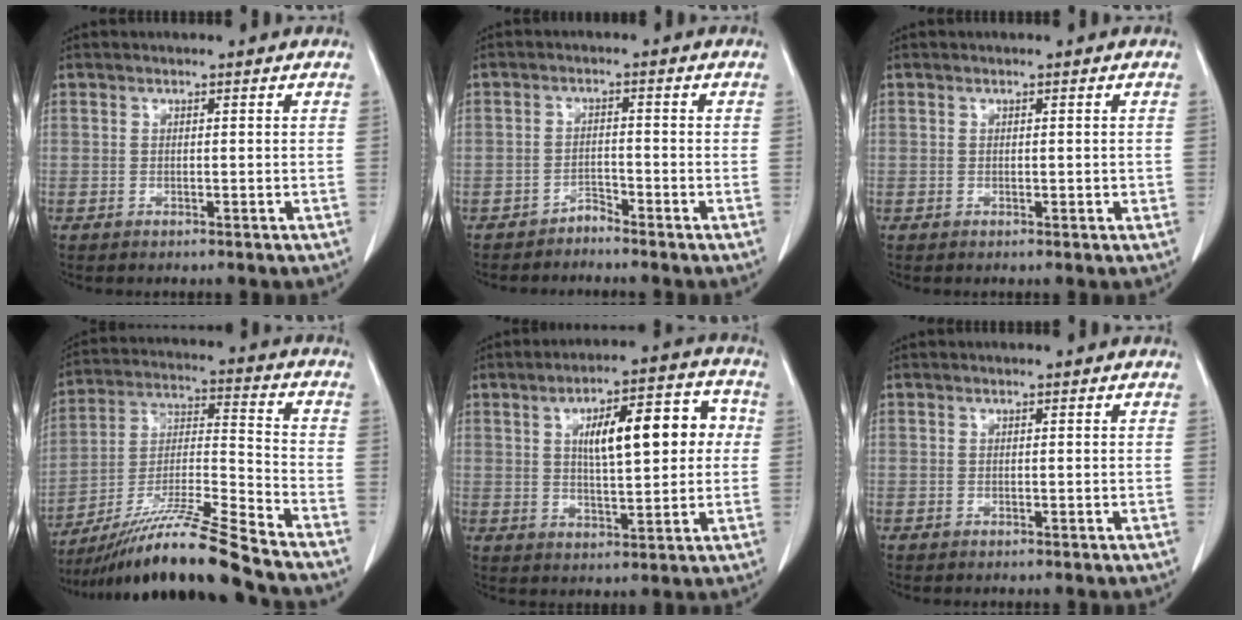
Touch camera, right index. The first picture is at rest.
{"total": 1.8, "force": [-1.7, 0.4, 0.0], "torque": [0.008, 0.000, -0.029]}
{"total": 1.0, "force": [0.0, 0.5, 0.9], "torque": [-0.014, -0.002, 0.002]}
{"total": 17.5, "force": [-14.8, -1.7, 9.2], "torque": [-0.180, -0.019, -0.266]}
{"total": 12.6, "force": [2.4, 3.8, 11.8], "torque": [-0.171, 0.033, 0.038]}
{"total": 0.0}